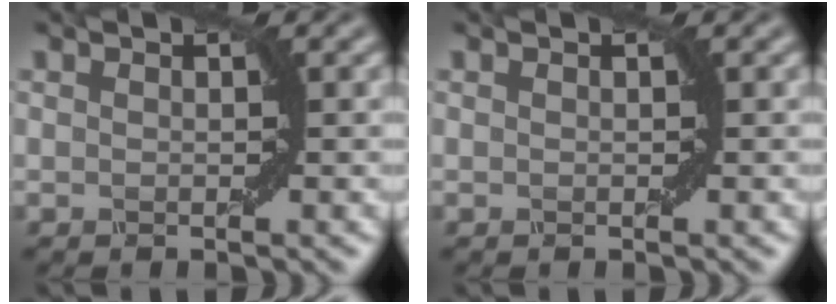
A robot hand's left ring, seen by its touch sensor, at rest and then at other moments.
{"total": 0.0}